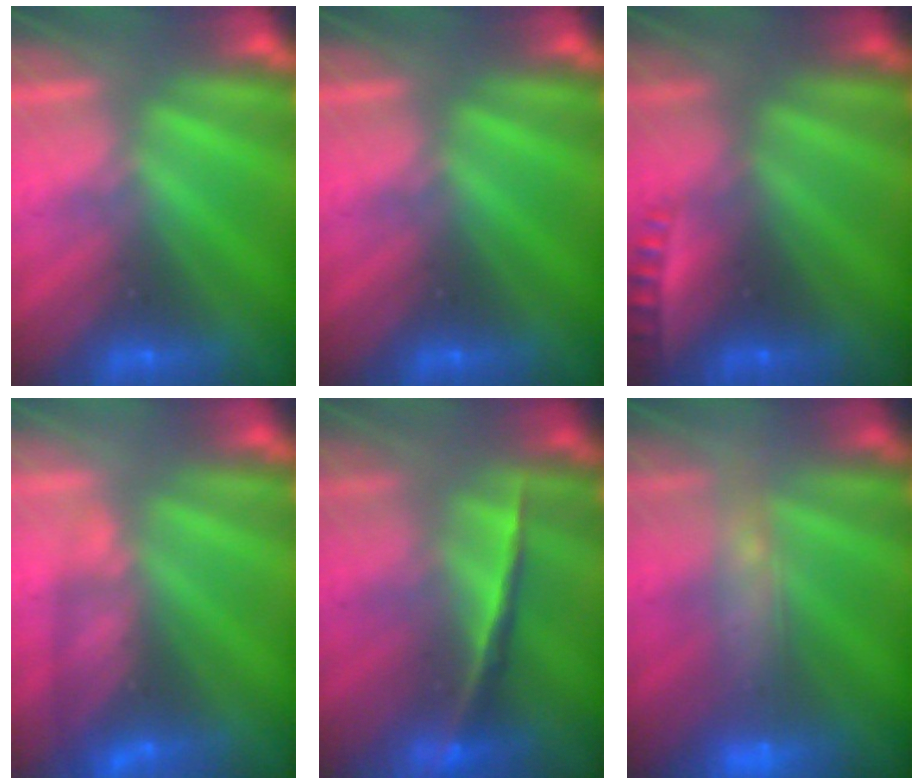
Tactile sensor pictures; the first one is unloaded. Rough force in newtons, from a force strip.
{"total": 0.0}
{"total": 2.1}
{"total": 5.4}
{"total": 2.0}
{"total": 8.9}